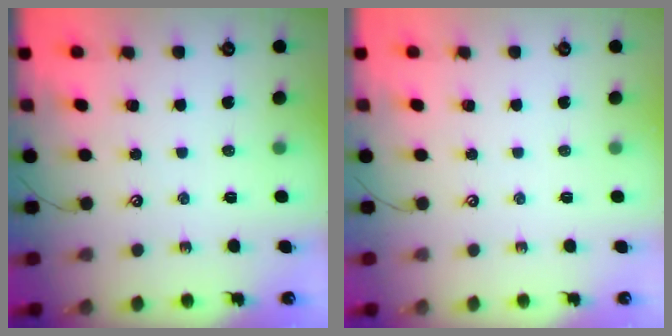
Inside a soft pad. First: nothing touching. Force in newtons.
{"total": 0.0}